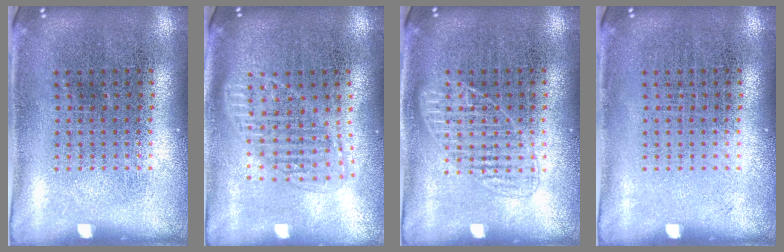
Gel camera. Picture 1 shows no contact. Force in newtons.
{"total": 1.6, "press": 1.3, "slide": 0.8}
{"total": 1.8, "press": 1.8, "slide": 0.3}
{"total": 0.0}